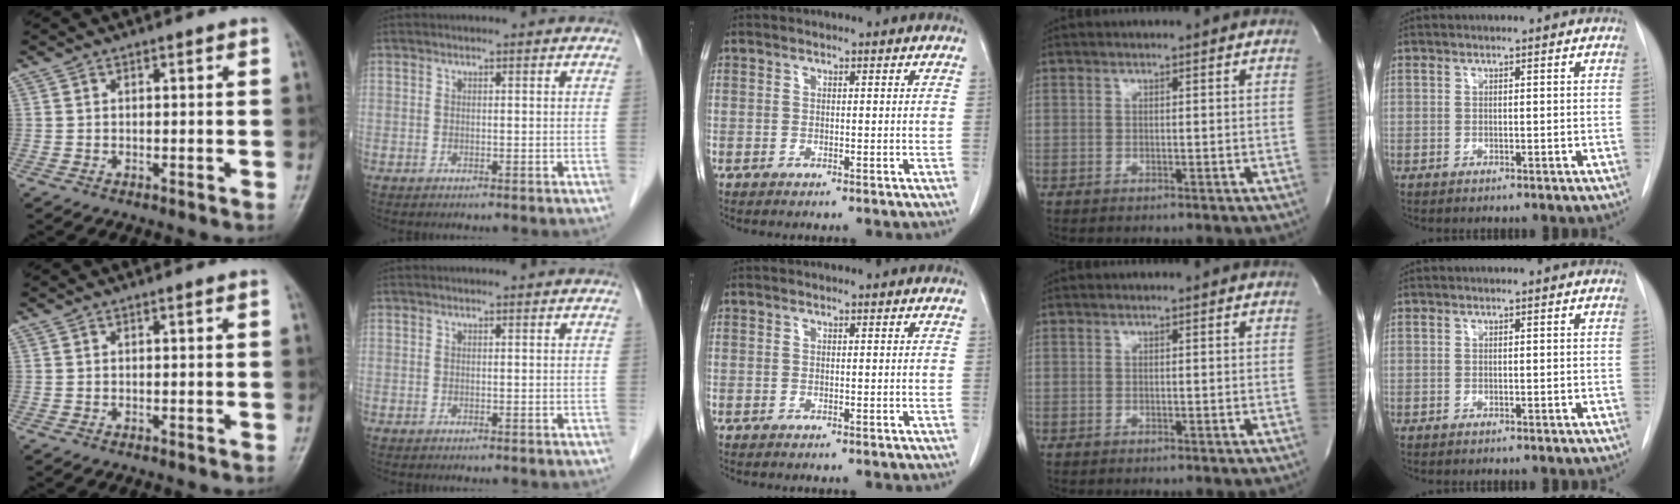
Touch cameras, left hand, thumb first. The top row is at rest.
{}